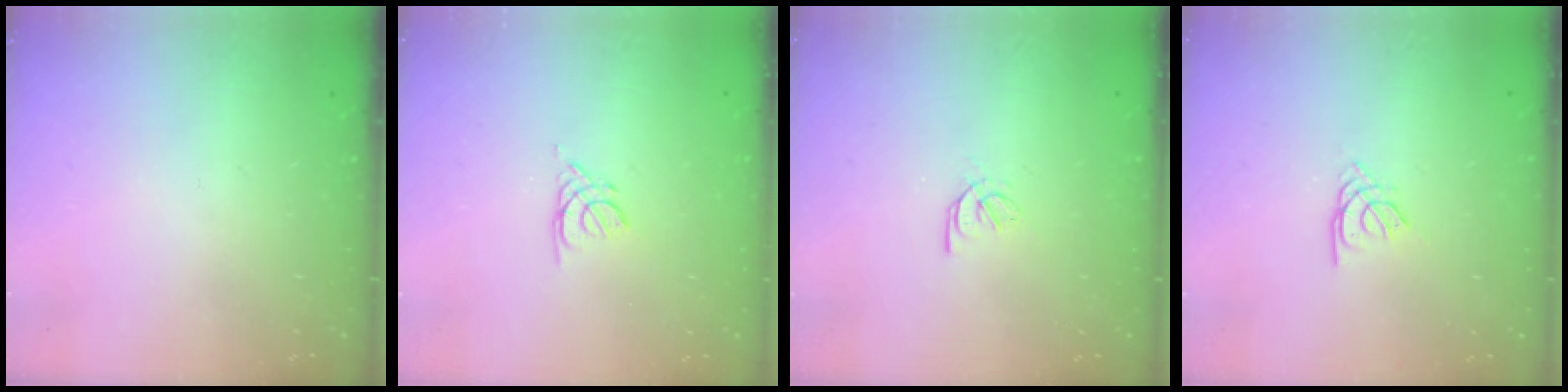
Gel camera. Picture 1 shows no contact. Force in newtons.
{"total": 2.2, "press": 2.2, "slide": 0.4}
{"total": 2.1, "press": 2.0, "slide": 0.5}
{"total": 2.3, "press": 2.3, "slide": 0.5}